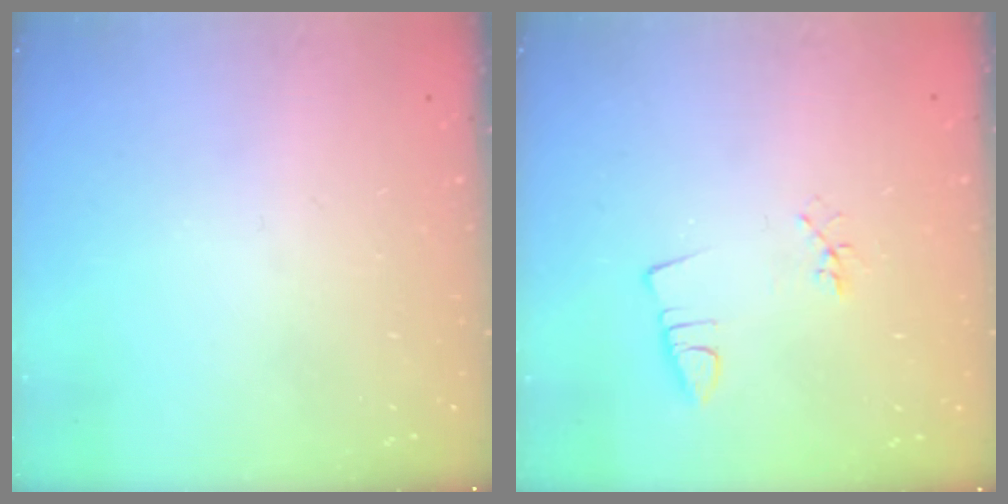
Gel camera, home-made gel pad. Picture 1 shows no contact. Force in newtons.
{"total": 2.2, "press": 1.7, "slide": 1.4}